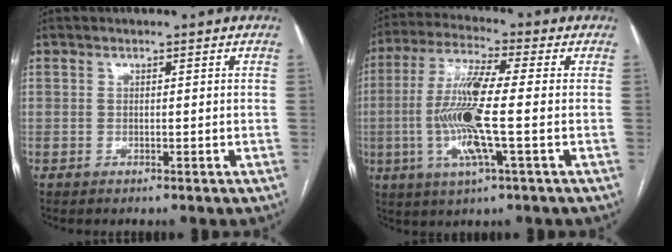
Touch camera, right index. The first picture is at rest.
{"total": 12.5, "force": [-1.7, 0.7, 12.4], "torque": [-0.256, -0.006, -0.039]}